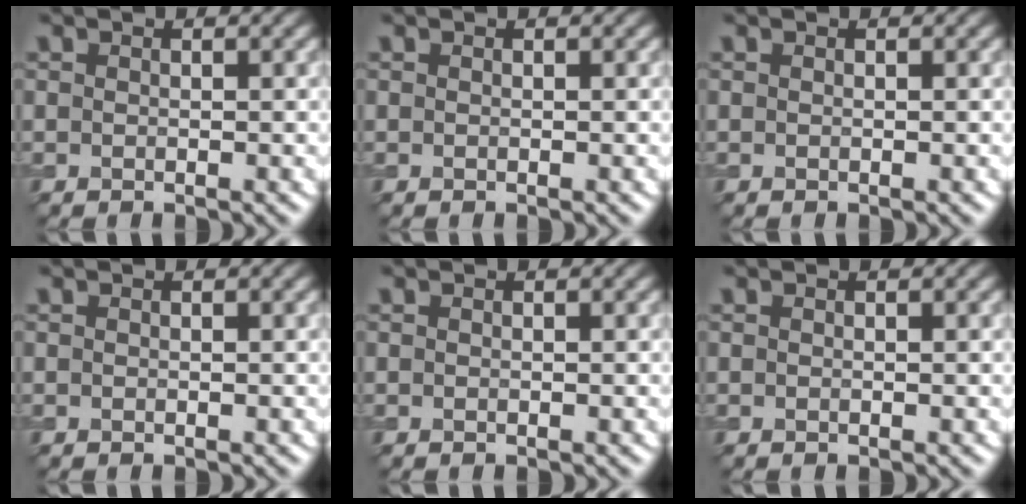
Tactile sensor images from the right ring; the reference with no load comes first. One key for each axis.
{"total": 0.0}
{"total": 0.0}
{"total": 0.0}
{"total": 0.0}
{"total": 0.0}